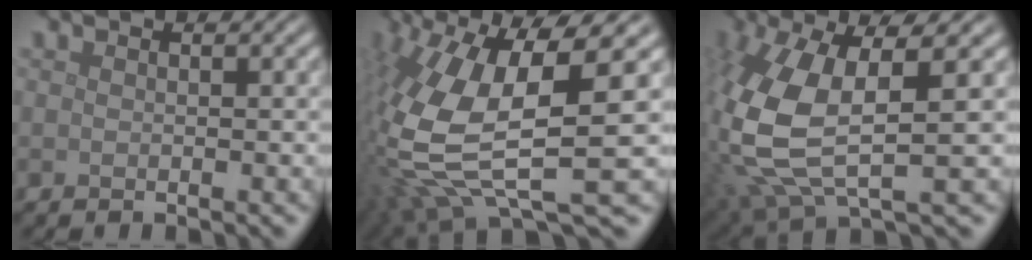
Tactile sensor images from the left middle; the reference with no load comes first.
{"total": 13.0, "force": [0.2, 4.7, 12.1], "torque": [-0.279, -0.027, 0.019]}
{"total": 10.5, "force": [0.8, 4.7, 9.4], "torque": [-0.231, -0.024, 0.023]}